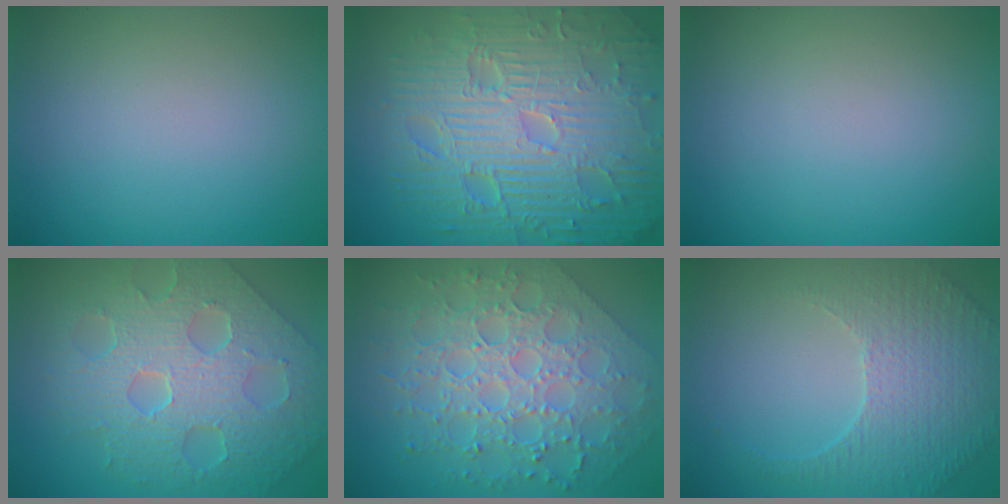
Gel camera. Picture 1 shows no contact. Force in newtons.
{"total": 12.2, "press": 7.8, "slide": 9.4}
{"total": 0.0}
{"total": 9.3, "press": 6.5, "slide": 6.6}
{"total": 8.4, "press": 6.1, "slide": 5.8}
{"total": 5.2, "press": 3.6, "slide": 3.7}